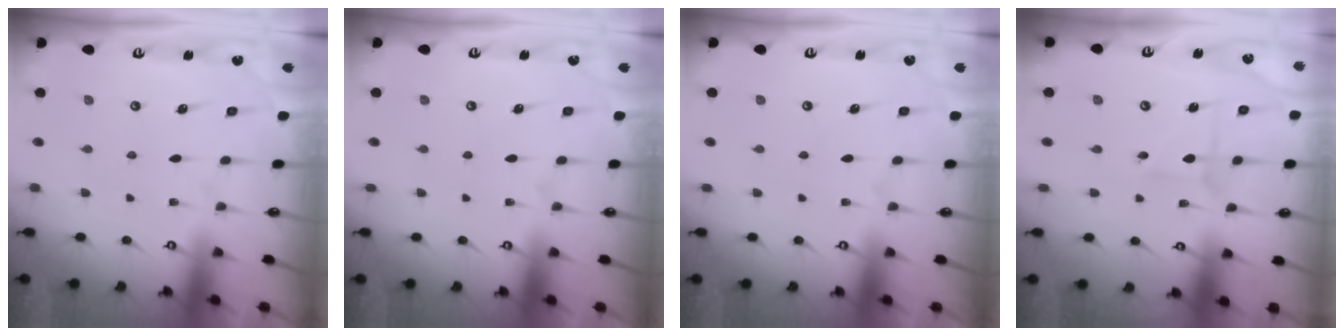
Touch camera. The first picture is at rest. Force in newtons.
{"total": 0.0}
{"total": 0.0}
{"total": 3.7, "press": 3.7, "slide": 0.3}